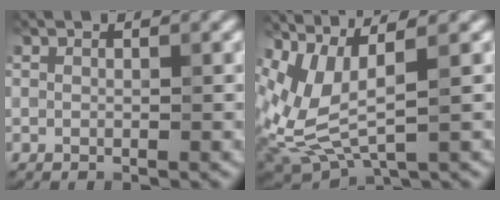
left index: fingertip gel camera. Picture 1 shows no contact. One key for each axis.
{"total": 5.7, "fx": 2.2, "fy": 2.0, "fz": 4.9, "tx": -0.129, "ty": -0.013, "tz": 0.058}